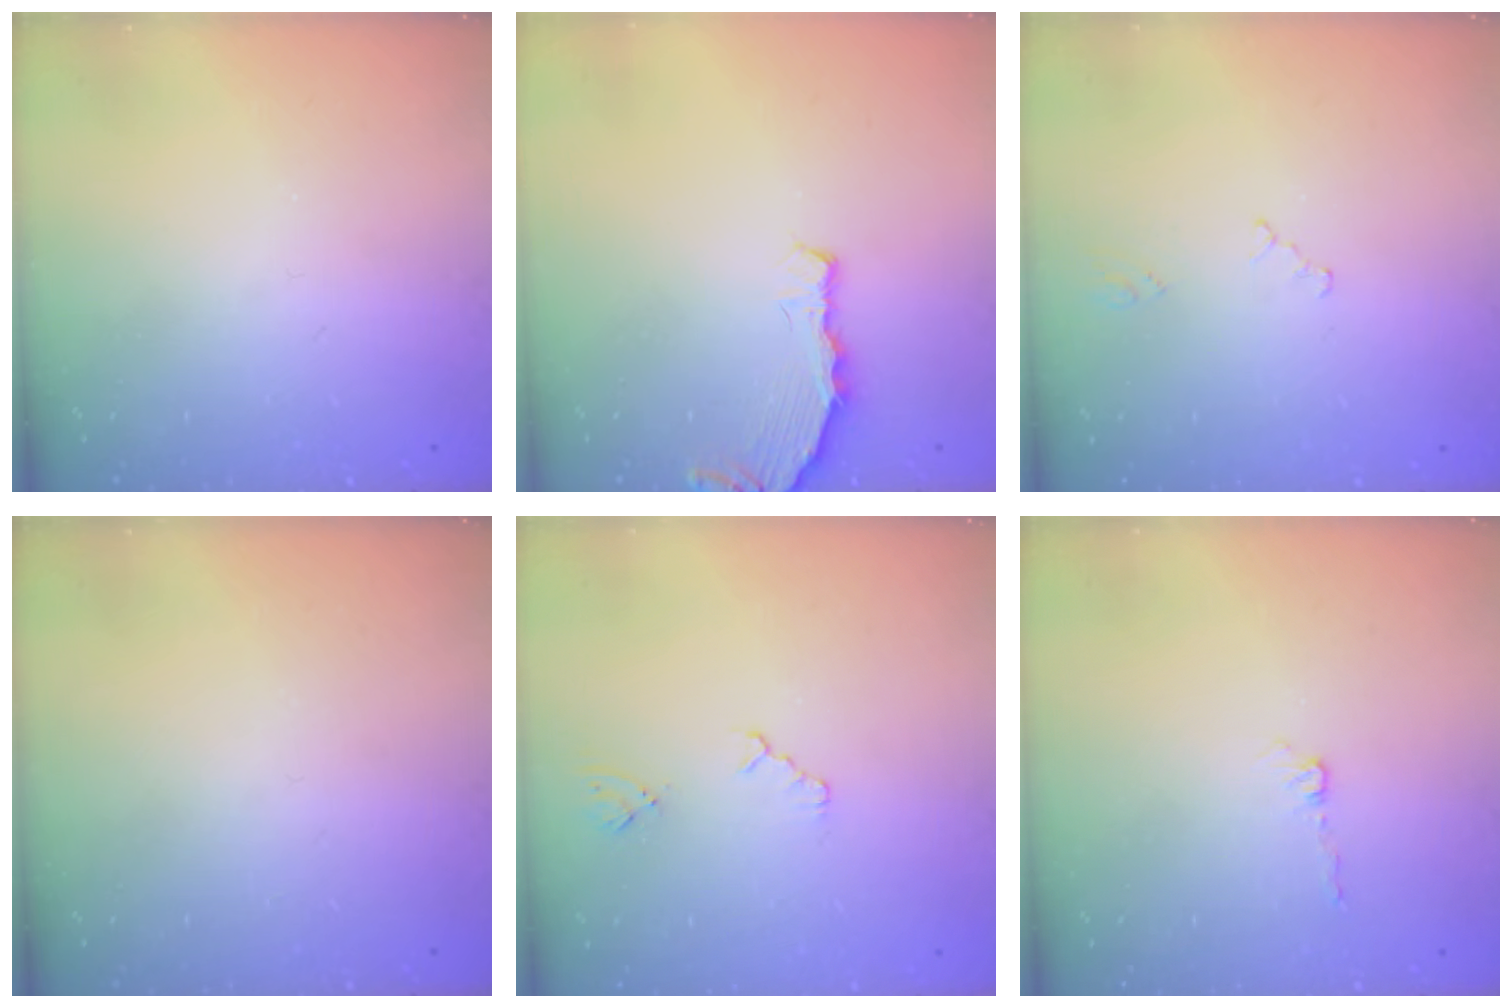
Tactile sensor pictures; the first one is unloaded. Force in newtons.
{"total": 5.9, "press": 5.4, "slide": 2.5}
{"total": 0.0}
{"total": 0.0}
{"total": 2.2, "press": 2.2, "slide": 0.4}
{"total": 4.4, "press": 4.4, "slide": 0.5}